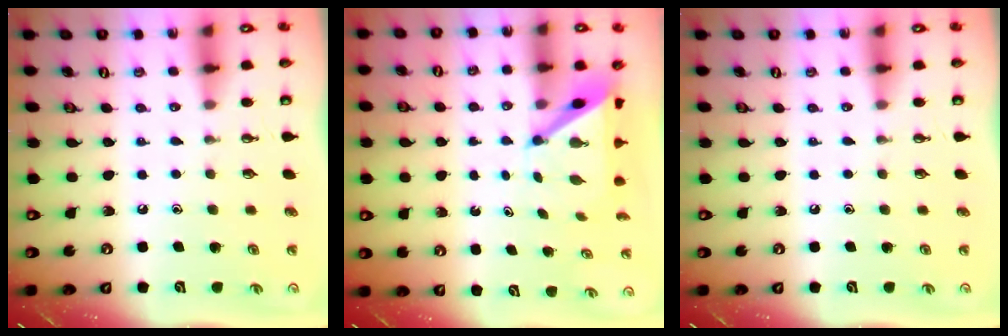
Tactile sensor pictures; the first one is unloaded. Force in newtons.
{"total": 4.9, "press": 4.9, "slide": 0.3}
{"total": 0.0}